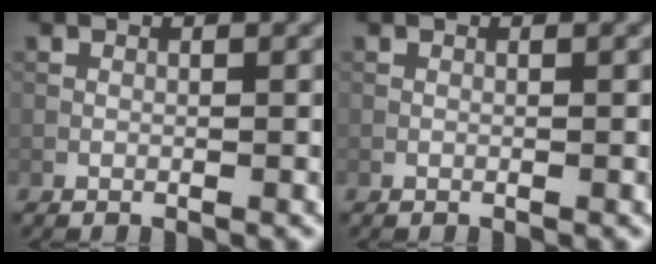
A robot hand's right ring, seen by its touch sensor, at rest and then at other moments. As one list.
[{"total": 0.0}]